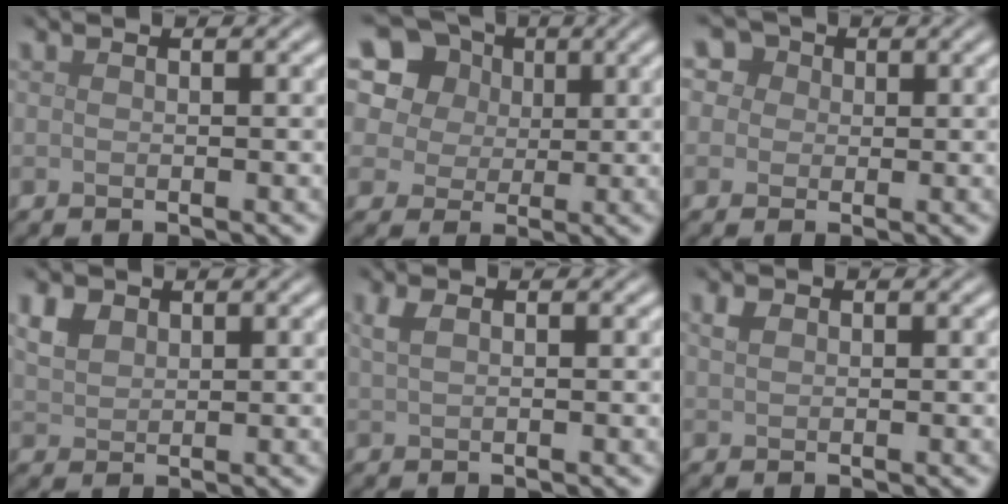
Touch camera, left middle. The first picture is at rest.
{"total": 15.0, "force": [7.1, 12.0, 5.4], "torque": [-0.172, 0.038, 0.124]}
{"total": 6.0, "force": [2.8, 4.6, 2.5], "torque": [-0.047, 0.029, 0.015]}
{"total": 2.4, "force": [1.4, 1.7, 1.2], "torque": [-0.030, 0.003, 0.028]}
{"total": 1.4, "force": [0.8, 0.5, 1.1], "torque": [-0.022, 0.005, 0.016]}
{"total": 1.2, "force": [0.5, 0.8, 0.6], "torque": [-0.012, 0.003, 0.009]}